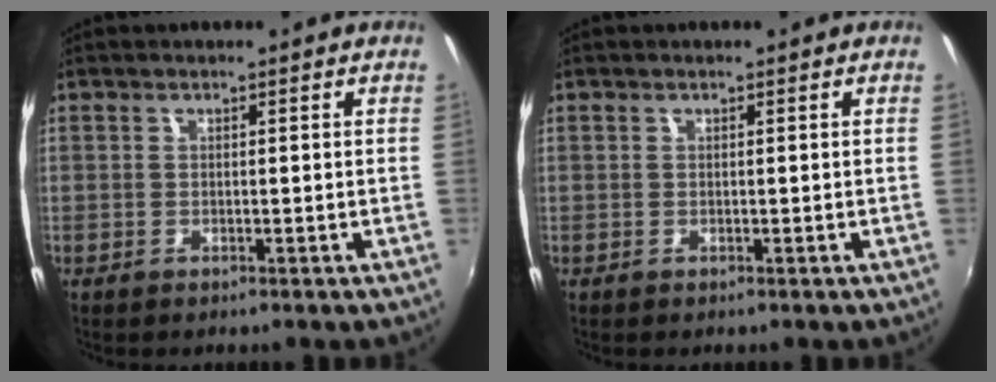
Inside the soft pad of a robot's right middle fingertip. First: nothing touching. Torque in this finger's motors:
{"motor_torque": [0.01, -0.17, 0.02, 0.00]}